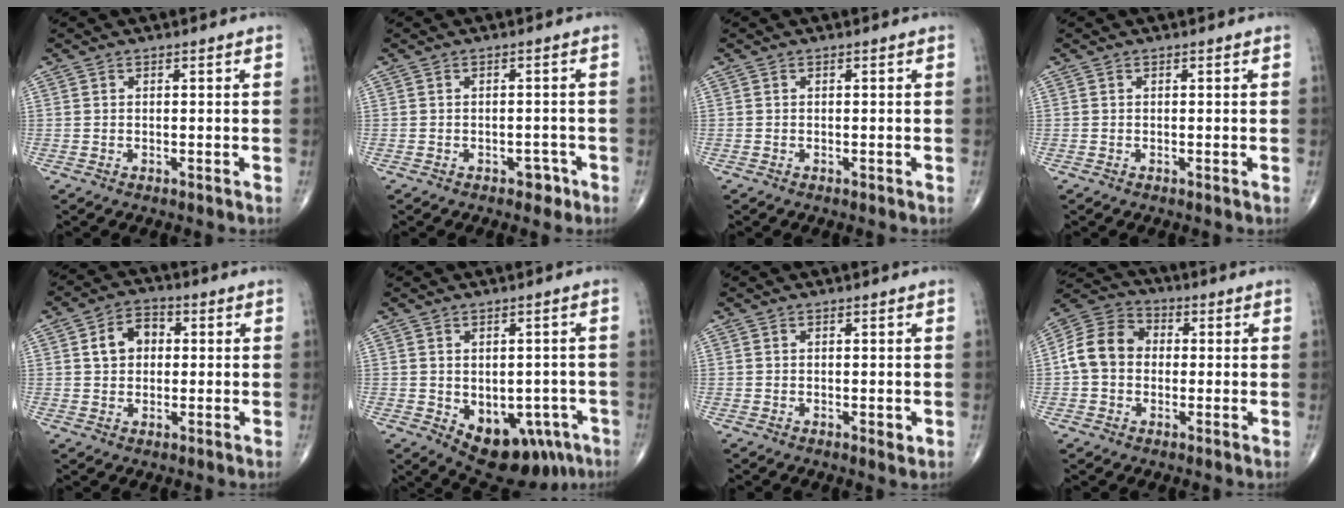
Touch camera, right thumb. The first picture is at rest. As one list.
[{"total": 2.2, "force": [-1.4, 1.4, 0.9], "torque": [0.002, 0.011, -0.016]}, {"total": 0.0}, {"total": 0.0}, {"total": 6.8, "force": [1.1, 5.2, 4.3], "torque": [-0.057, 0.014, 0.012]}, {"total": 13.0, "force": [-5.4, 8.3, 8.5], "torque": [-0.077, 0.018, -0.056]}, {"total": 1.5, "force": [-0.2, 0.6, 1.3], "torque": [-0.012, -0.004, -0.002]}, {"total": 10.4, "force": [0.0, 8.5, 6.1], "torque": [-0.100, 0.031, -0.012]}]